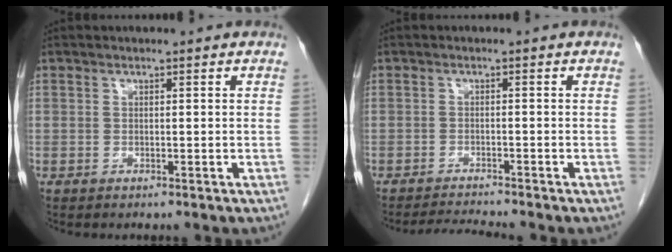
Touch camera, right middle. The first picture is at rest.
{"total": 2.9, "force": [-2.7, -1.2, 0.0], "torque": [-0.007, -0.019, -0.047]}